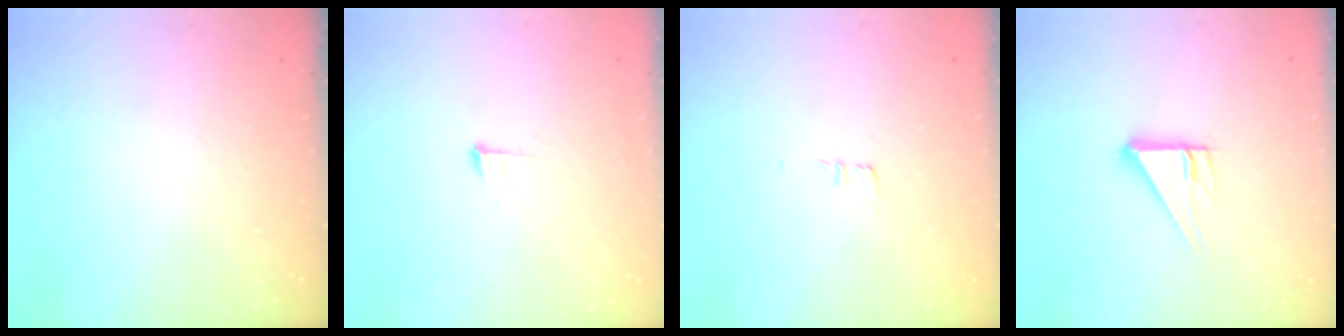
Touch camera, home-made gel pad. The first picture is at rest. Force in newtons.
{"total": 6.5, "press": 6.4, "slide": 1.4}
{"total": 6.6, "press": 6.2, "slide": 2.3}
{"total": 8.5, "press": 8.4, "slide": 0.8}